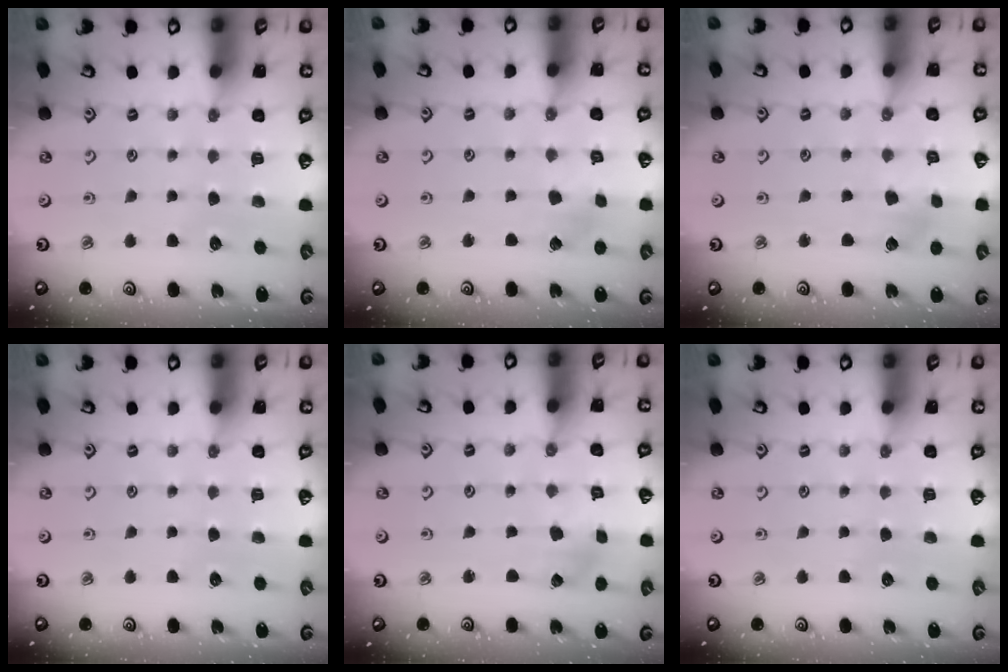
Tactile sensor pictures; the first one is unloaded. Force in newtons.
{"total": 2.7, "press": 2.7, "slide": 0.3}
{"total": 2.8, "press": 2.8, "slide": 0.5}
{"total": 0.0}
{"total": 1.2, "press": 1.2, "slide": 0.2}
{"total": 0.0}